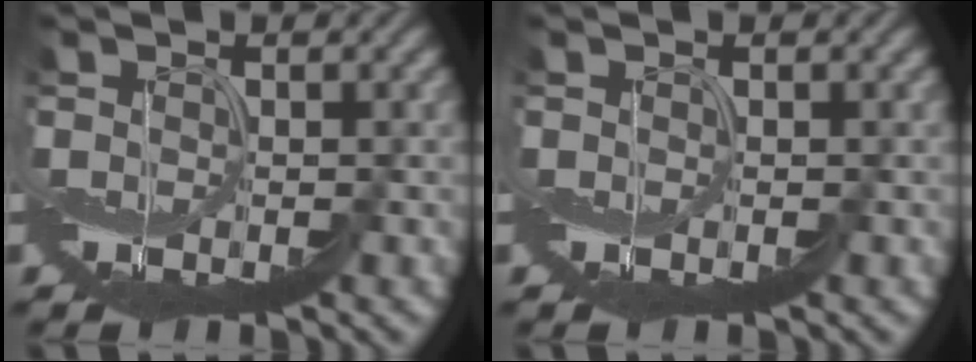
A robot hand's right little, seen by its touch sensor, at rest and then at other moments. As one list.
[{"total": 0.0}]